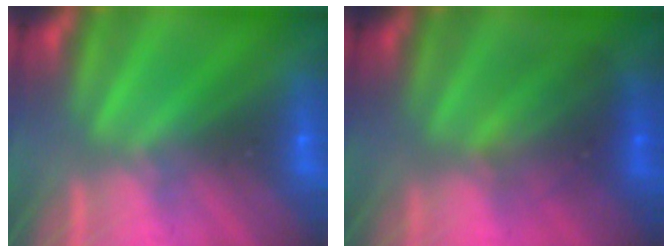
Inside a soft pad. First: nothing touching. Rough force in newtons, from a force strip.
{"total": 2.0}